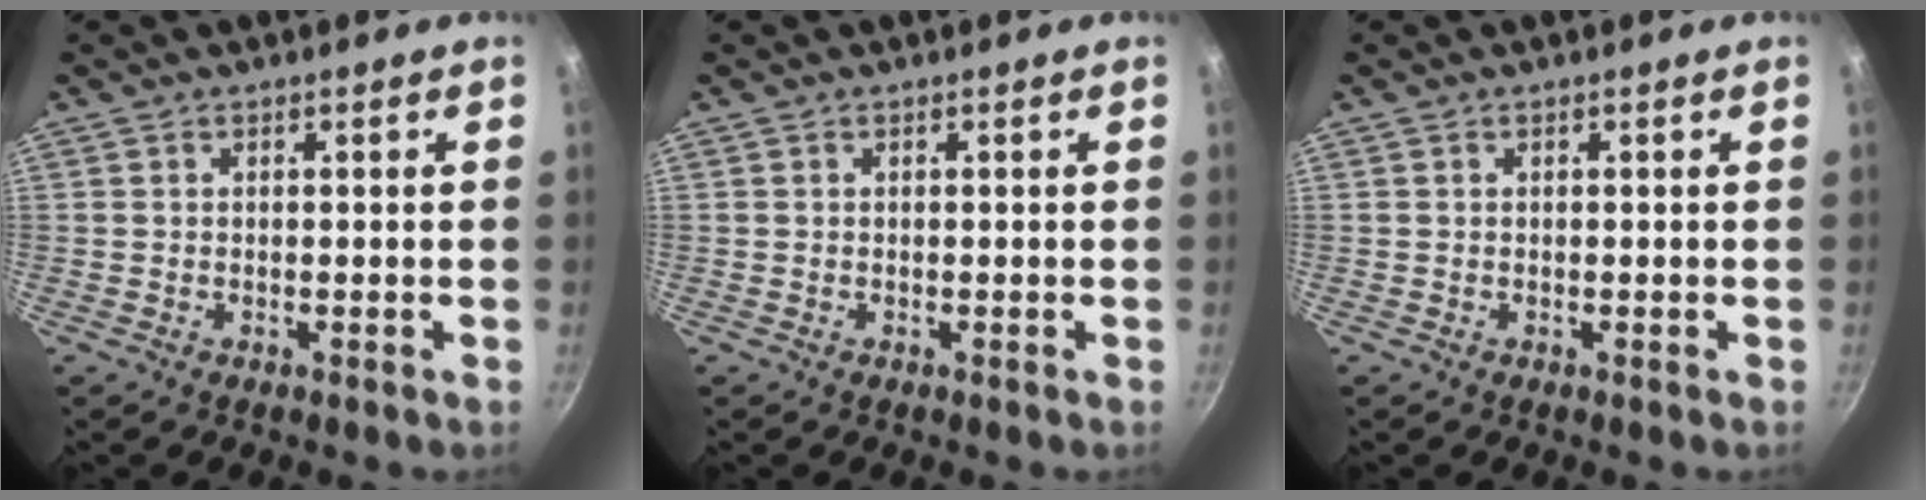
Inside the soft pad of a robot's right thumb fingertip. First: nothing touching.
{"total": 0.0}
{"total": 0.0}